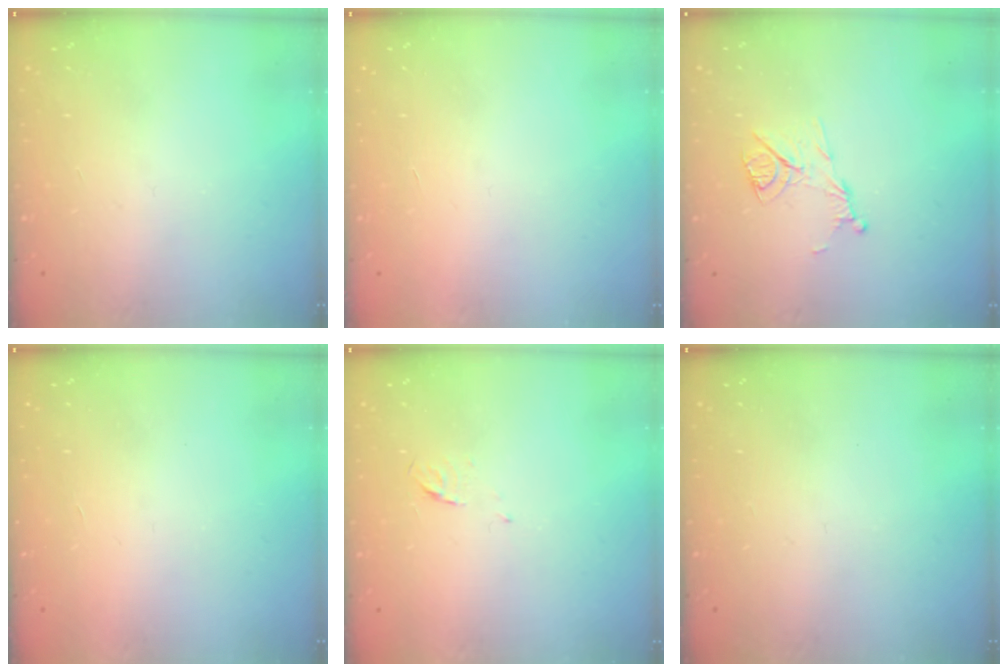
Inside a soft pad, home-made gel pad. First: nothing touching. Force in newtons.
{"total": 1.7, "press": 1.7, "slide": 0.1}
{"total": 9.2, "press": 9.2, "slide": 0.2}
{"total": 1.6, "press": 1.6, "slide": 0.1}
{"total": 3.5, "press": 3.4, "slide": 0.8}
{"total": 0.0}